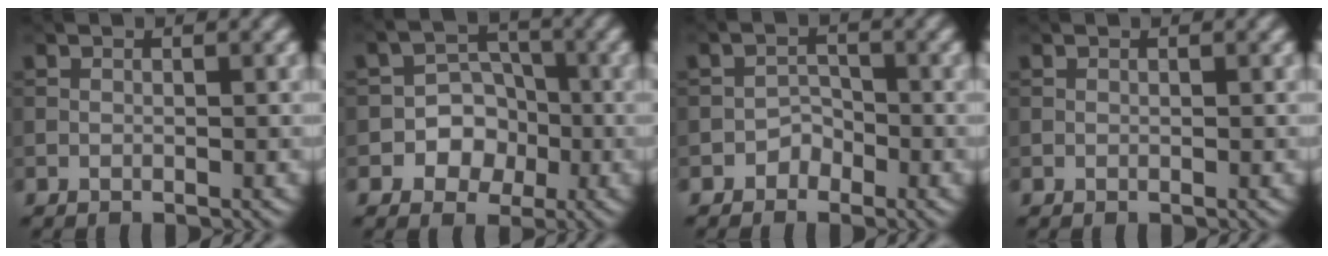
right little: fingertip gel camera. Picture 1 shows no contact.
{"total": 4.1, "force": [-1.2, 3.5, 1.6], "torque": [0.006, 0.007, -0.044]}
{"total": 1.5, "force": [-1.1, 1.0, 0.4], "torque": [0.001, 0.009, -0.020]}
{"total": 0.0}